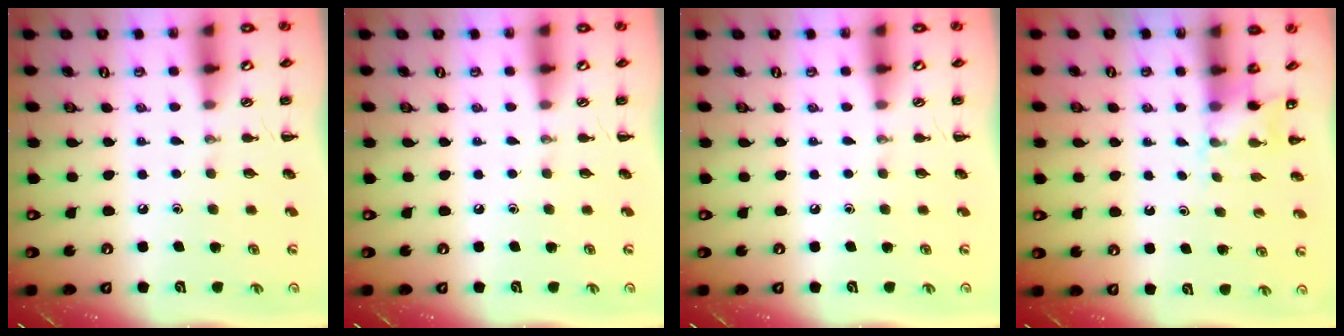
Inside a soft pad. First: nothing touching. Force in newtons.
{"total": 0.0}
{"total": 0.0}
{"total": 3.7, "press": 3.6, "slide": 1.1}